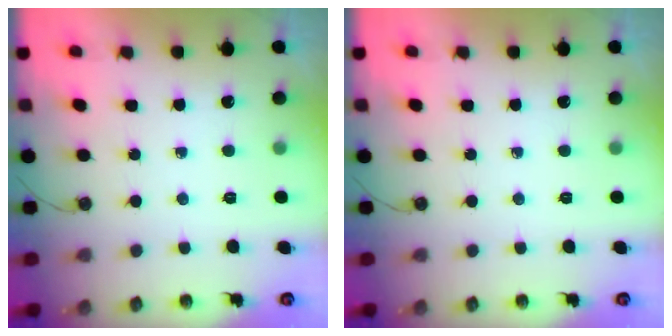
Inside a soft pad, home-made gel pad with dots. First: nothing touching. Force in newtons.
{"total": 0.0}